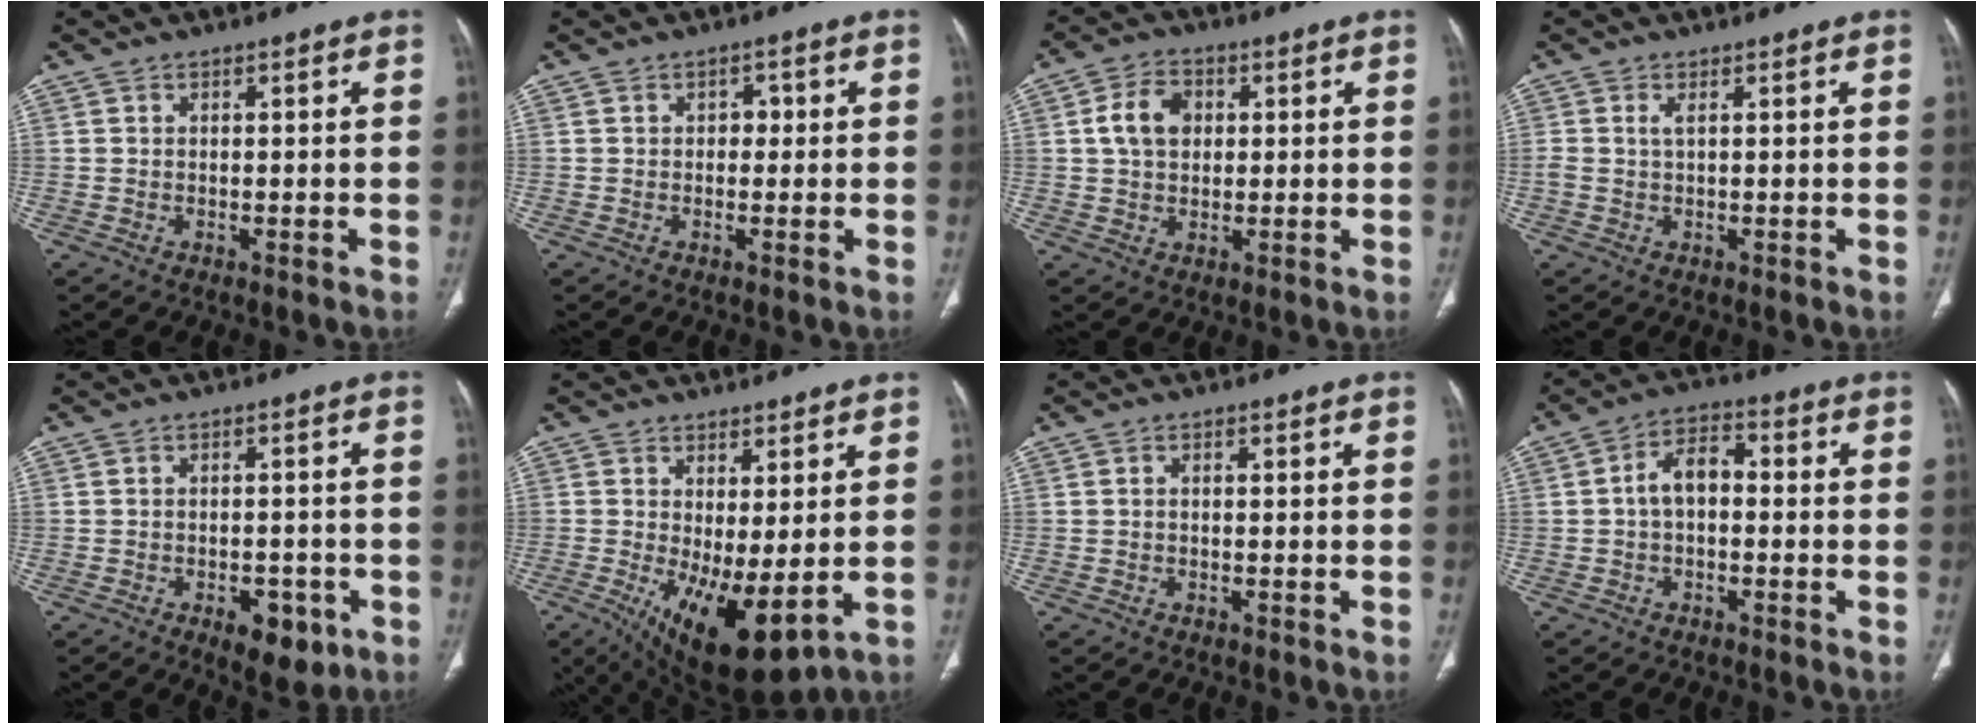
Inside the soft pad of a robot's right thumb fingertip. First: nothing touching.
{"total": 1.8, "force": [0.1, 1.4, 1.1], "torque": [-0.002, 0.005, -0.004]}
{"total": 7.3, "force": [1.4, 5.4, 4.7], "torque": [-0.074, 0.007, 0.021]}
{"total": 1.3, "force": [0.4, 0.5, 1.2], "torque": [-0.035, 0.006, 0.011]}
{"total": 7.2, "force": [-3.3, 3.9, 5.1], "torque": [-0.051, 0.010, -0.036]}
{"total": 12.6, "force": [-1.9, 4.8, 11.5], "torque": [-0.192, -0.024, -0.009]}
{"total": 0.8, "force": [-0.1, 0.5, 0.6], "torque": [-0.012, 0.003, -0.003]}
{"total": 6.5, "force": [-0.3, 4.0, 5.1], "torque": [-0.081, 0.027, -0.015]}